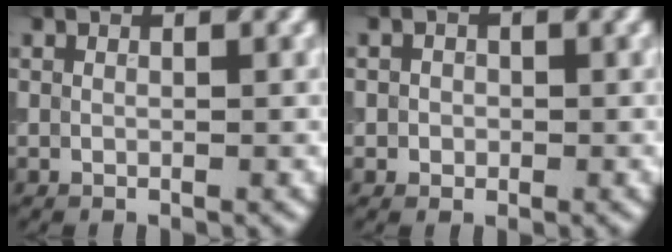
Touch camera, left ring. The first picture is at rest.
{"total": 1.3, "force": [0.0, 1.2, 0.3], "torque": [0.009, -0.002, -0.005]}